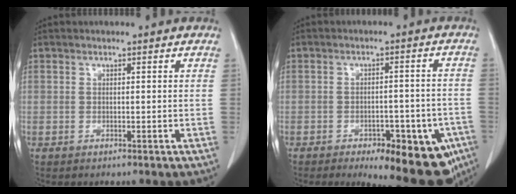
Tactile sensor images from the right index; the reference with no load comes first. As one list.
[{"total": 16.0, "force": [-9.6, 6.6, 11.0], "torque": [-0.082, 0.007, -0.116]}]